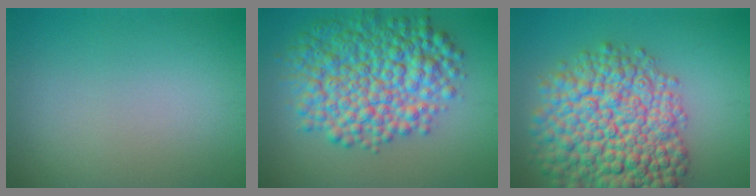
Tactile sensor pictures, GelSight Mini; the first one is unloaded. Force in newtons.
{"total": 9.7, "press": 9.7, "slide": 0.1}
{"total": 12.8, "press": 12.8, "slide": 0.5}